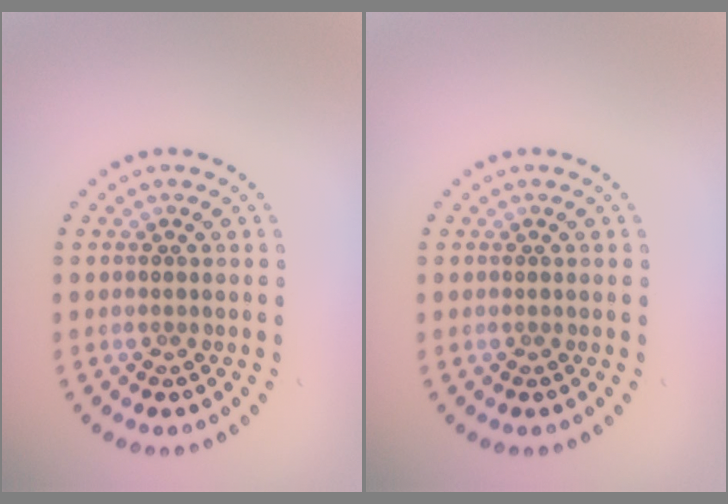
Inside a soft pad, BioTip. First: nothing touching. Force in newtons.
{"total": 0.0}